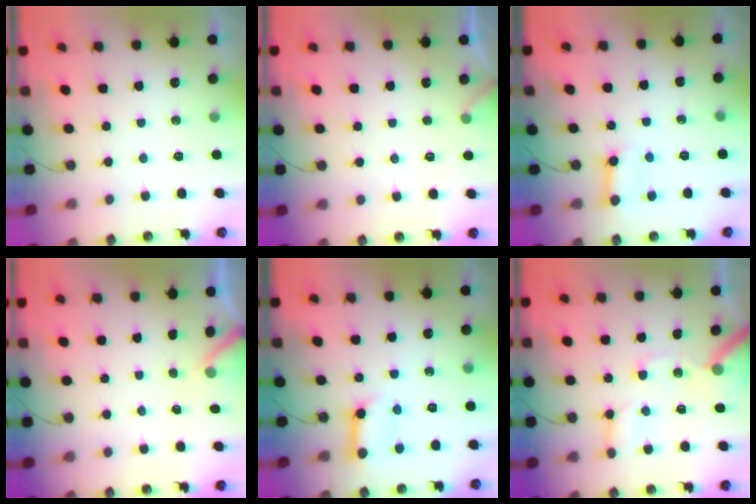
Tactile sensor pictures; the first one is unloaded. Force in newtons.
{"total": 3.5, "press": 3.5, "slide": 0.3}
{"total": 6.6, "press": 6.5, "slide": 0.7}
{"total": 3.2, "press": 3.2, "slide": 0.3}
{"total": 10.0, "press": 9.9, "slide": 1.4}
{"total": 12.8, "press": 12.7, "slide": 1.6}